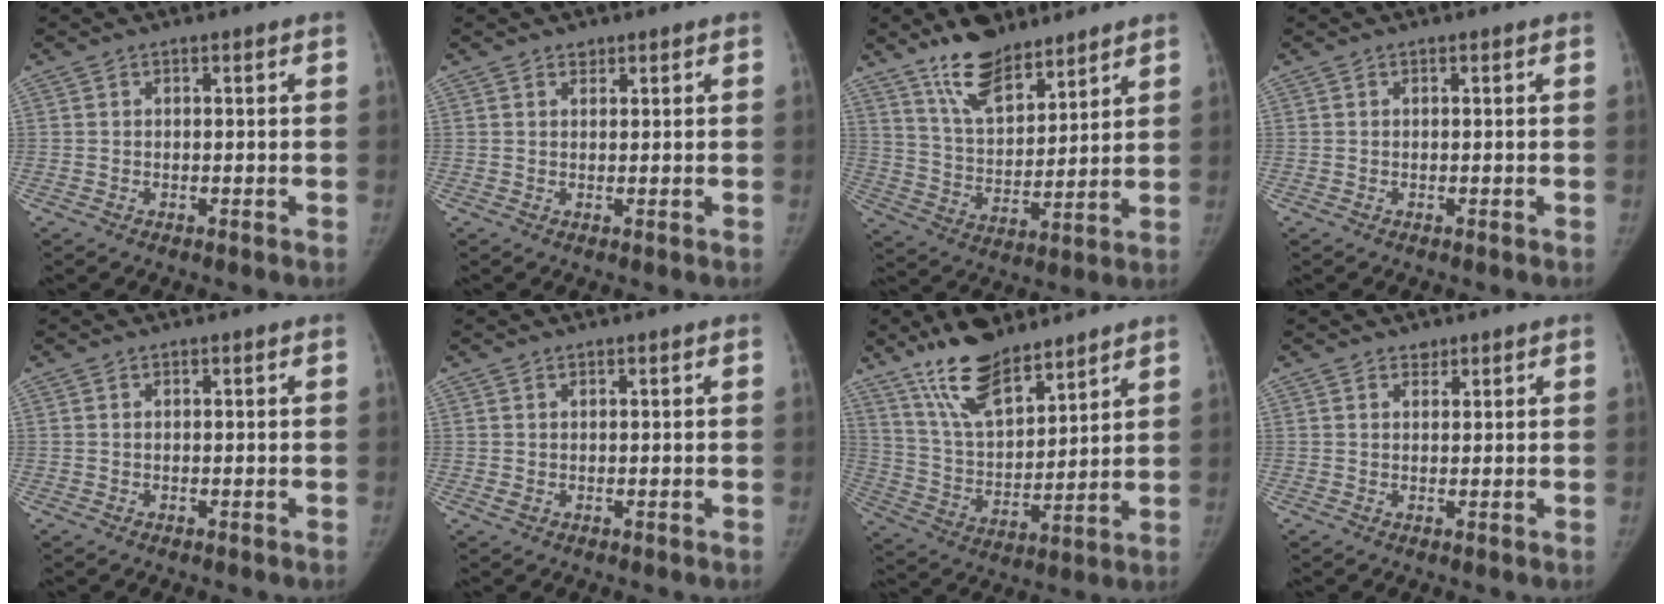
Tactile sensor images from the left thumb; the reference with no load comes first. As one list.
[{"total": 1.1, "force": [0.9, 0.6, 0.2], "torque": [0.003, -0.007, 0.012]}, {"total": 13.6, "force": [10.2, 5.5, 7.0], "torque": [-0.094, -0.063, 0.190]}, {"total": 0.0}, {"total": 0.0}, {"total": 0.9, "force": [0.4, 0.6, 0.5], "torque": [-0.009, -0.003, 0.010]}, {"total": 16.2, "force": [12.1, 6.0, 9.0], "torque": [-0.132, -0.063, 0.227]}, {"total": 1.4, "force": [1.1, 0.9, 0.3], "torque": [0.006, -0.008, 0.015]}]